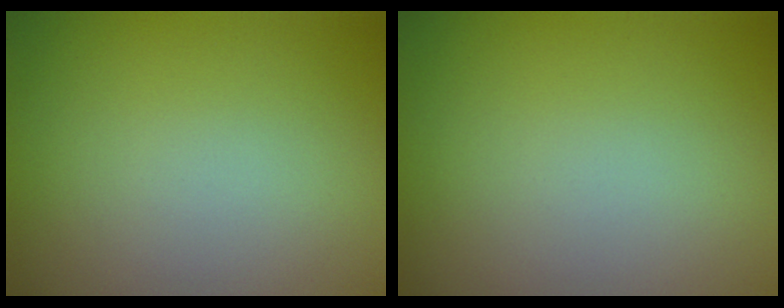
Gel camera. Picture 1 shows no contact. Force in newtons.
{"total": 0.0}